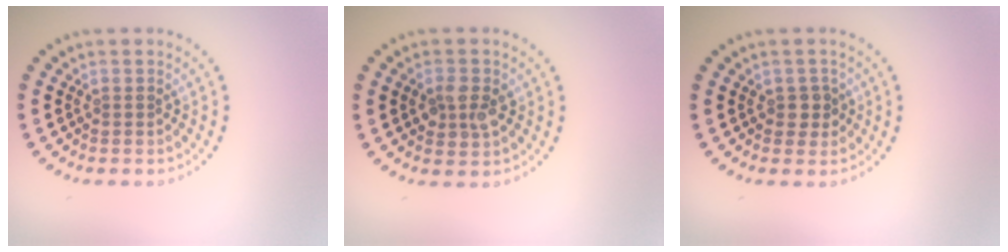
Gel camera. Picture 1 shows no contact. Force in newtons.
{"total": 2.4, "press": 2.4, "slide": 0.0}
{"total": 1.4, "press": 1.3, "slide": 0.4}